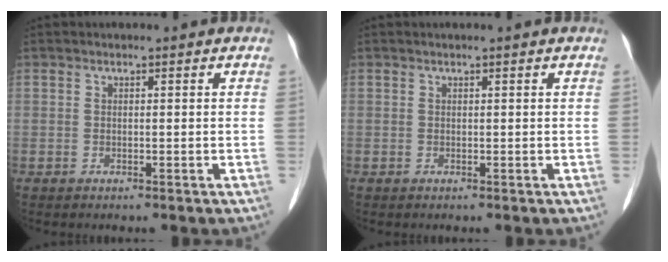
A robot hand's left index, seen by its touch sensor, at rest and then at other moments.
{"total": 0.0}